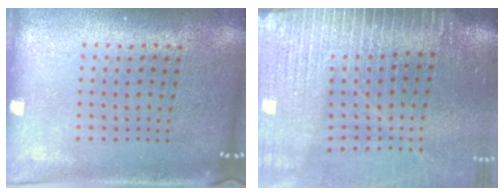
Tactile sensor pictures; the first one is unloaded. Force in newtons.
{"total": 4.3, "press": 3.7, "slide": 2.3}